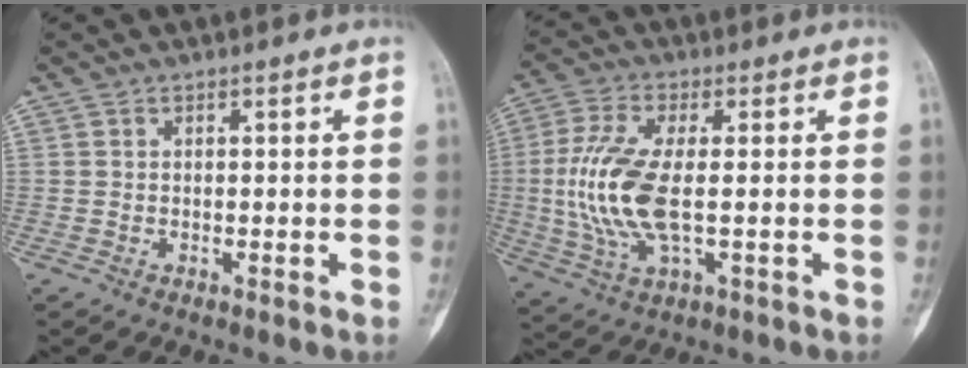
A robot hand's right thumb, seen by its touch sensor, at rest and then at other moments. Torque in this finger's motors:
{"motor_torque": [1.39, 1.24, 0.96, -0.80, 0.38]}